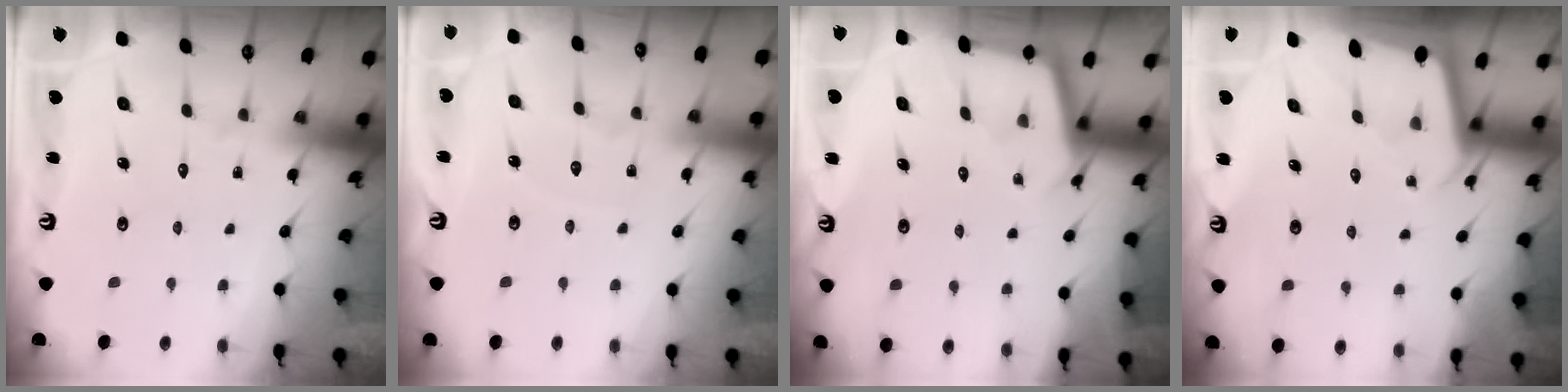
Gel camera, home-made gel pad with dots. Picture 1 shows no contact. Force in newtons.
{"total": 3.2, "press": 3.2, "slide": 0.4}
{"total": 2.6, "press": 2.6, "slide": 0.2}
{"total": 1.9, "press": 1.9, "slide": 0.1}